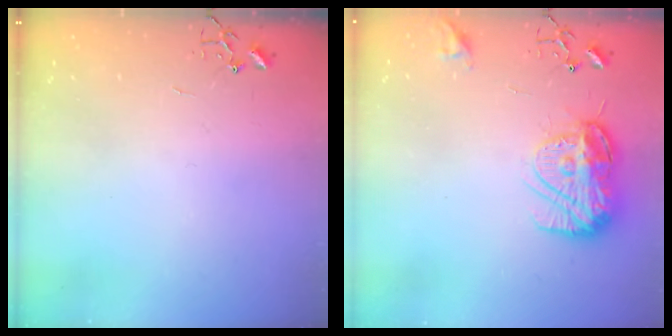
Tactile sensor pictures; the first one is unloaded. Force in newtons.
{"total": 14.7, "press": 14.6, "slide": 1.5}